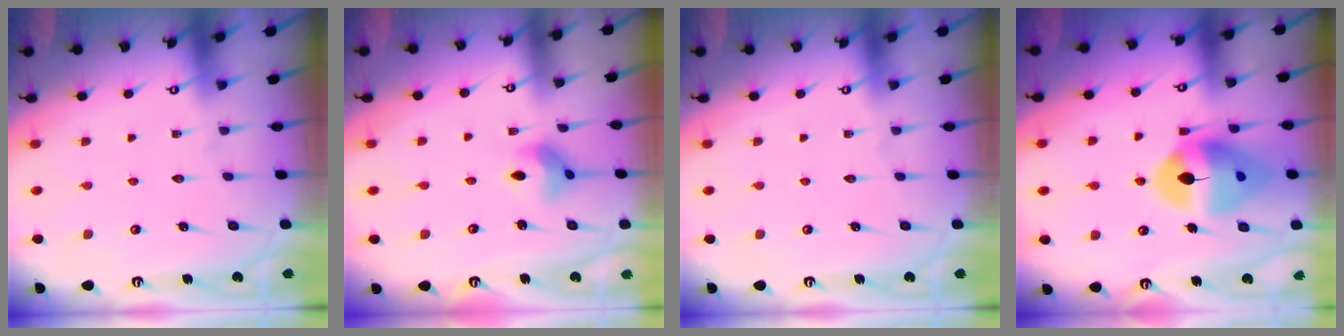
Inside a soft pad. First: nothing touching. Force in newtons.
{"total": 6.7, "press": 6.7, "slide": 0.3}
{"total": 0.0}
{"total": 13.9, "press": 13.8, "slide": 1.5}